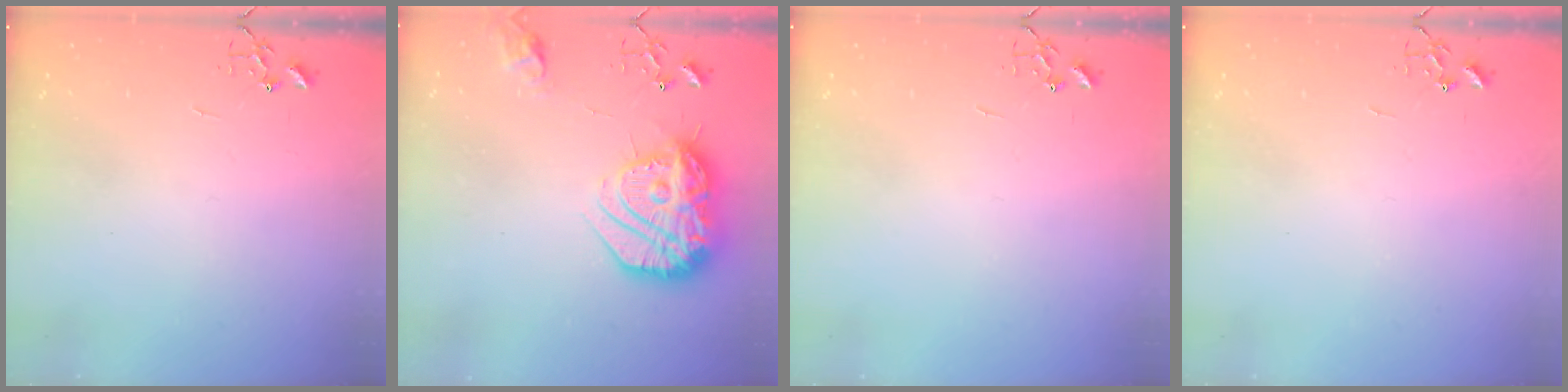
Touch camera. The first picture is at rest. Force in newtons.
{"total": 20.7, "press": 20.6, "slide": 1.5}
{"total": 0.0}
{"total": 0.0}